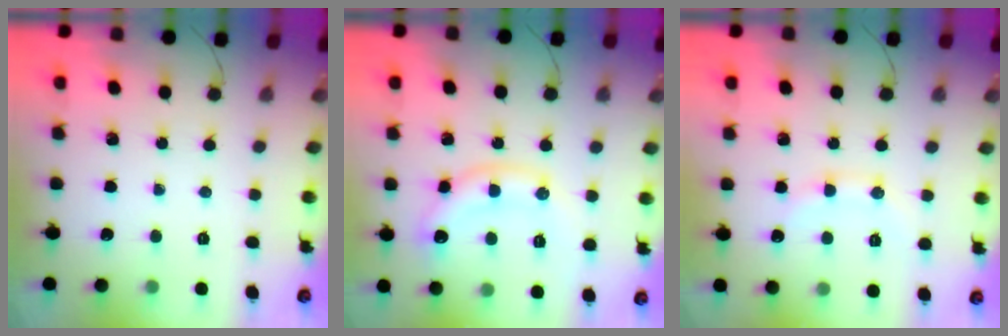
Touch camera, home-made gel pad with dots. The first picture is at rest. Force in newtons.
{"total": 11.1, "press": 11.1, "slide": 1.1}
{"total": 8.8, "press": 8.7, "slide": 1.3}